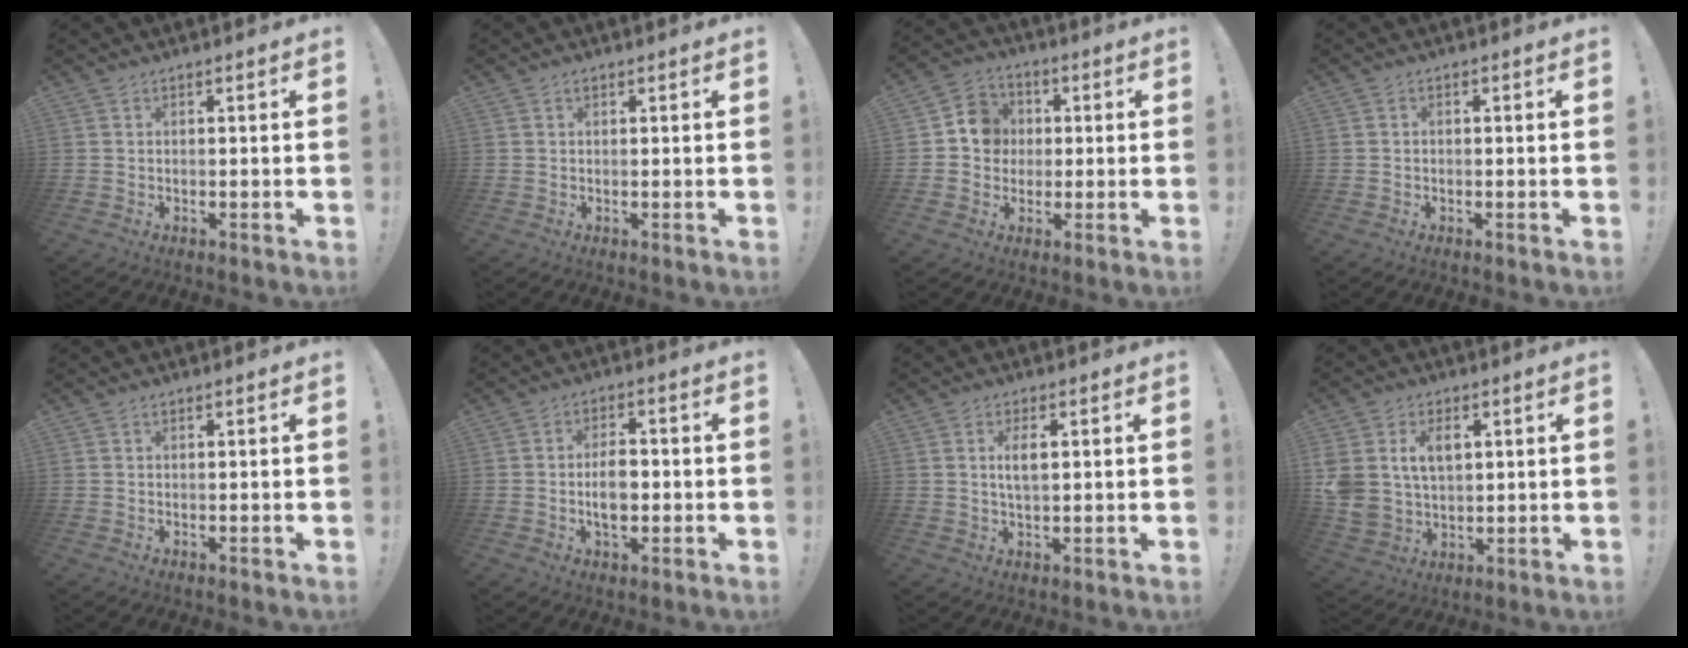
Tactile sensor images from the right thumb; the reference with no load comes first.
{"total": 0.8, "force": [0.5, 0.5, 0.4], "torque": [-0.009, 0.002, 0.009]}
{"total": 9.4, "force": [0.7, 8.9, 3.1], "torque": [-0.035, 0.012, 0.019]}
{"total": 0.8, "force": [-0.6, 0.4, 0.4], "torque": [-0.006, 0.003, -0.010]}
{"total": 0.5, "force": [0.3, 0.3, 0.2], "torque": [0.004, -0.002, 0.005]}
{"total": 7.0, "force": [-1.1, 4.3, 5.4], "torque": [-0.087, 0.004, -0.024]}
{"total": 4.5, "force": [1.1, 1.8, 3.9], "torque": [-0.055, -0.005, 0.014]}
{"total": 10.9, "force": [3.8, 8.4, 5.8], "torque": [-0.101, -0.011, 0.076]}